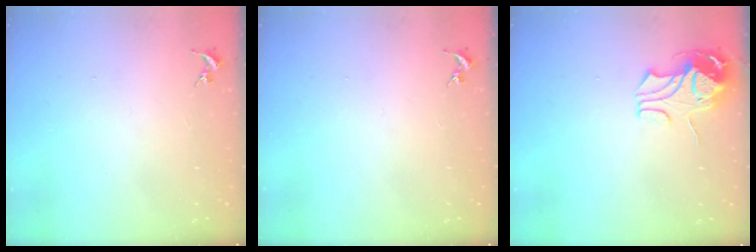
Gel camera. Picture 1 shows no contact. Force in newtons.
{"total": 0.0}
{"total": 10.1, "press": 10.1, "slide": 0.8}